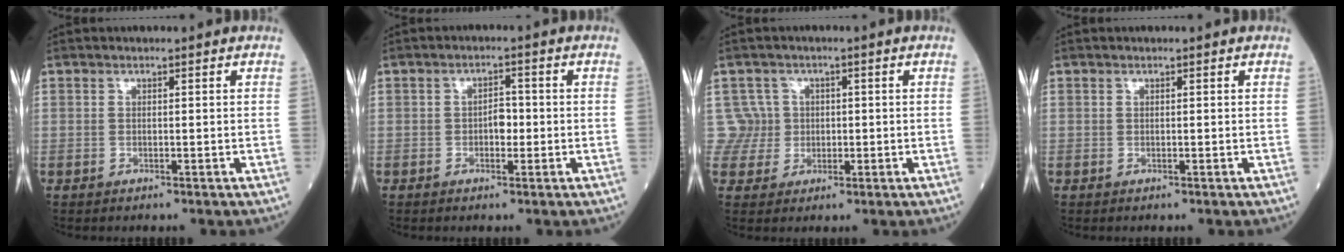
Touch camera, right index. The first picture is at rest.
{"total": 3.2, "force": [-0.6, 1.8, 2.6], "torque": [-0.052, 0.011, -0.010]}
{"total": 5.1, "force": [0.5, 5.0, -0.4], "torque": [0.016, 0.021, 0.015]}
{"total": 0.0}